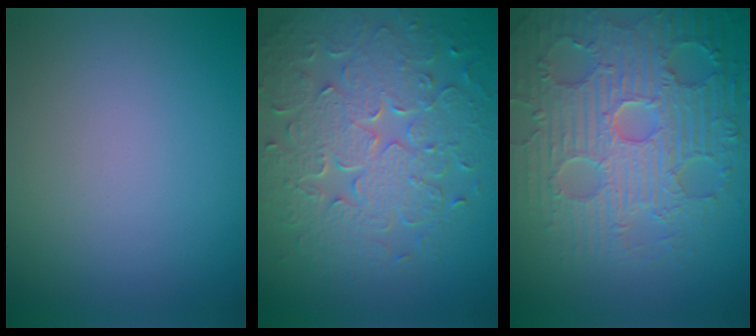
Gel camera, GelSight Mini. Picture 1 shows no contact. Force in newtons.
{"total": 8.1, "press": 5.7, "slide": 5.7}
{"total": 8.7, "press": 6.5, "slide": 5.9}